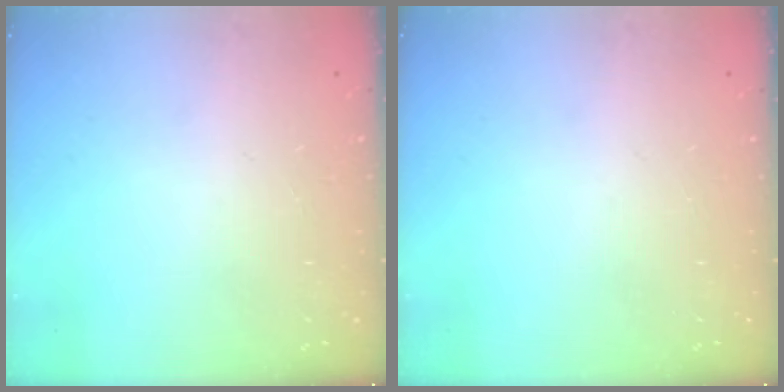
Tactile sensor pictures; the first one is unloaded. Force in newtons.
{"total": 0.0}